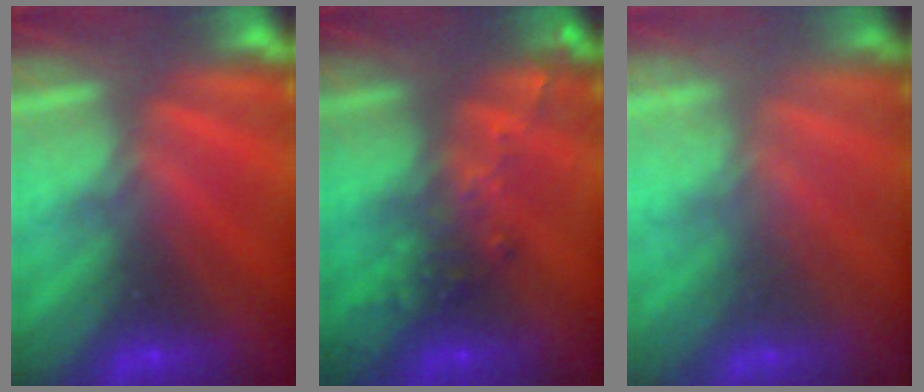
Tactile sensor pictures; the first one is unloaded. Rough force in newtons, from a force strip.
{"total": 2.7}
{"total": 1.6}